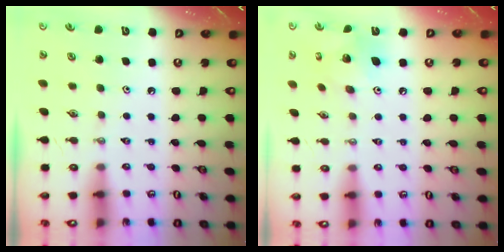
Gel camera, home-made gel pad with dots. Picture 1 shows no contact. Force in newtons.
{"total": 10.4, "press": 10.3, "slide": 0.9}